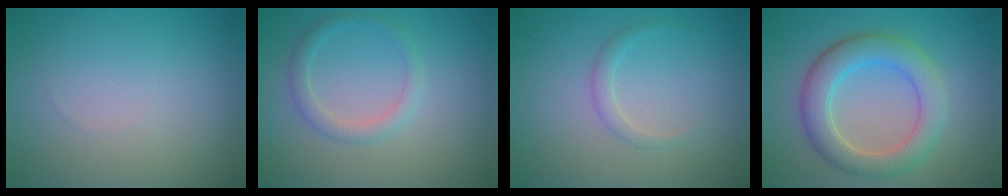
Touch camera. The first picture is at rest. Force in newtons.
{"total": 1.9, "press": 1.9, "slide": 0.1}
{"total": 1.2, "press": 1.2, "slide": 0.0}
{"total": 5.3, "press": 5.3, "slide": 0.3}